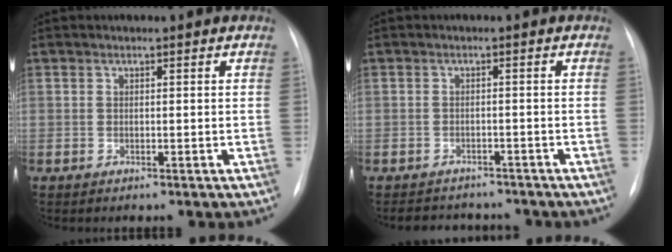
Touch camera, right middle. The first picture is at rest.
{"total": 6.0, "force": [-5.5, 2.2, 0.8], "torque": [-0.008, 0.005, -0.069]}